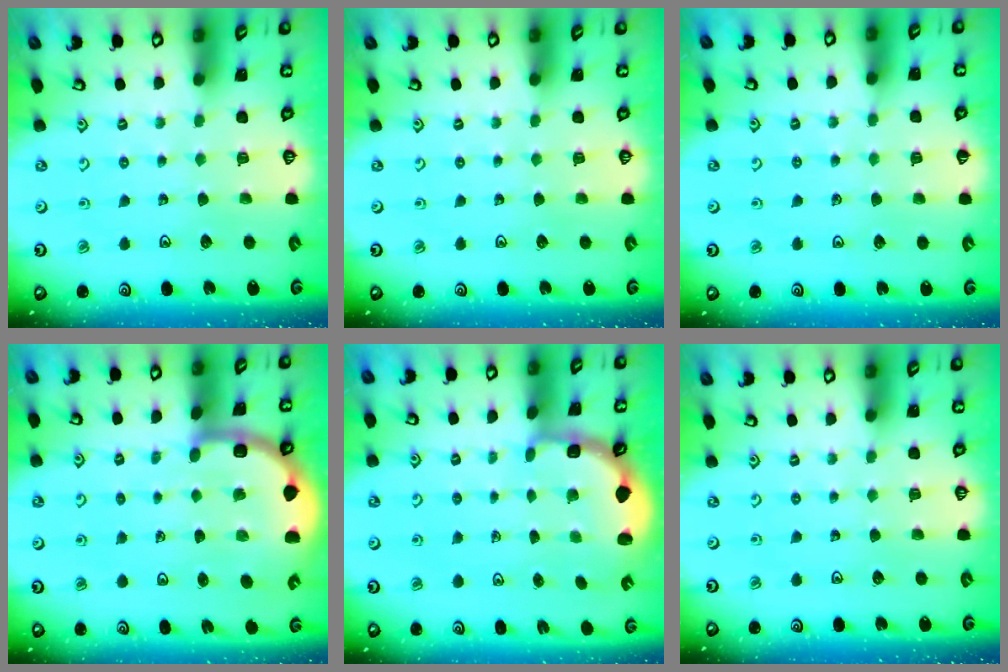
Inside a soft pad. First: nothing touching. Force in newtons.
{"total": 0.0}
{"total": 2.0, "press": 2.0, "slide": 0.3}
{"total": 6.2, "press": 6.0, "slide": 1.5}
{"total": 2.8, "press": 2.3, "slide": 1.7}
{"total": 0.0}